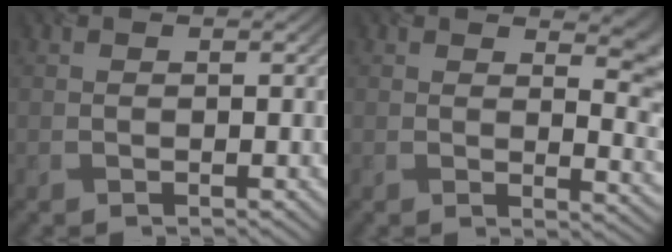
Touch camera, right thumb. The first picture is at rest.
{"total": 7.5, "force": [3.3, 3.3, 5.9], "torque": [-0.048, -0.002, 0.052]}